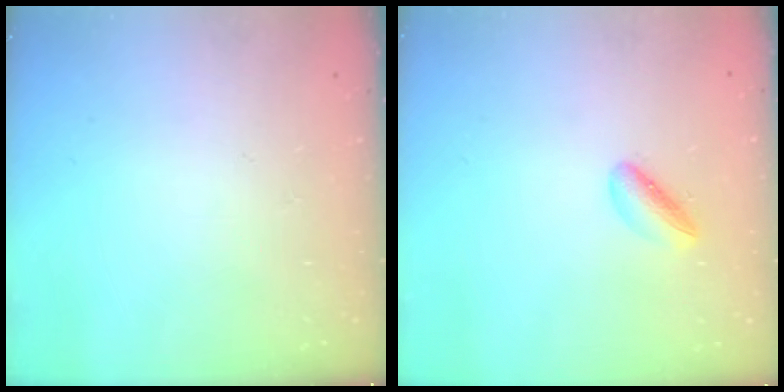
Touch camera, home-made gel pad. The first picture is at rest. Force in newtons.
{"total": 4.6, "press": 4.4, "slide": 1.3}